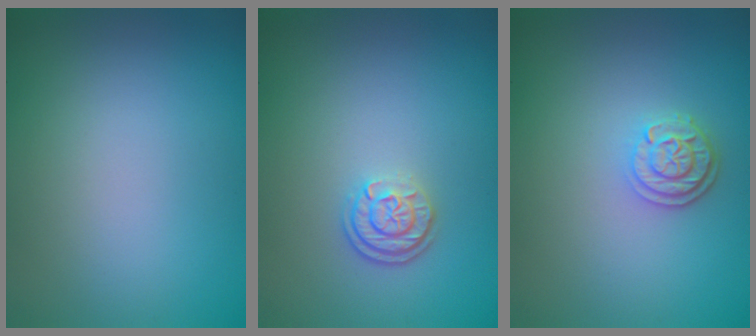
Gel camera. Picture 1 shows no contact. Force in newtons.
{"total": 2.5, "press": 2.0, "slide": 1.5}
{"total": 2.6, "press": 2.2, "slide": 1.4}